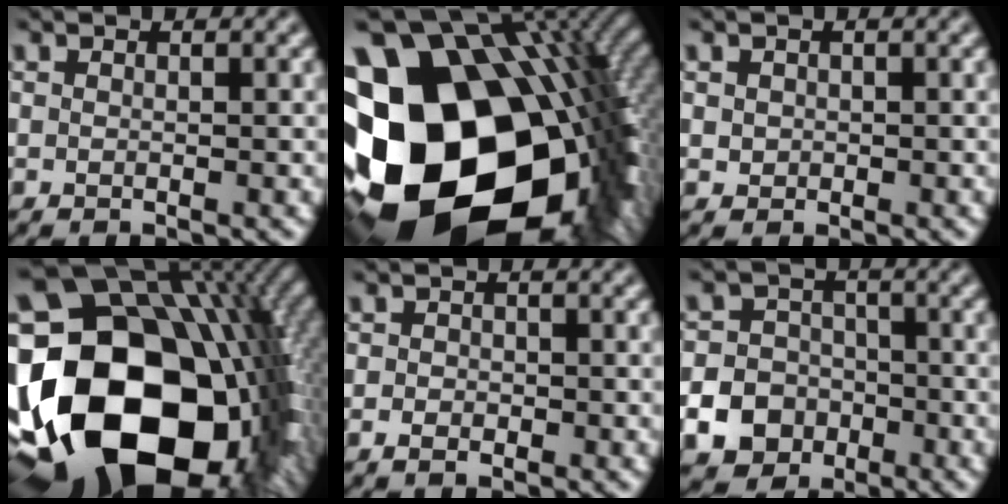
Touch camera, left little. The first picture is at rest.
{"total": 22.7, "force": [-3.6, 15.7, 16.0], "torque": [-0.312, -0.077, -0.017]}
{"total": 0.8, "force": [0.1, 0.7, 0.2], "torque": [-0.002, -0.003, 0.005]}
{"total": 22.9, "force": [-4.0, 16.2, 15.8], "torque": [-0.332, -0.054, -0.038]}
{"total": 1.3, "force": [-0.6, 1.0, 0.7], "torque": [-0.011, -0.002, -0.013]}
{"total": 9.1, "force": [-4.2, 7.9, 2.0], "torque": [-0.042, -0.027, -0.091]}